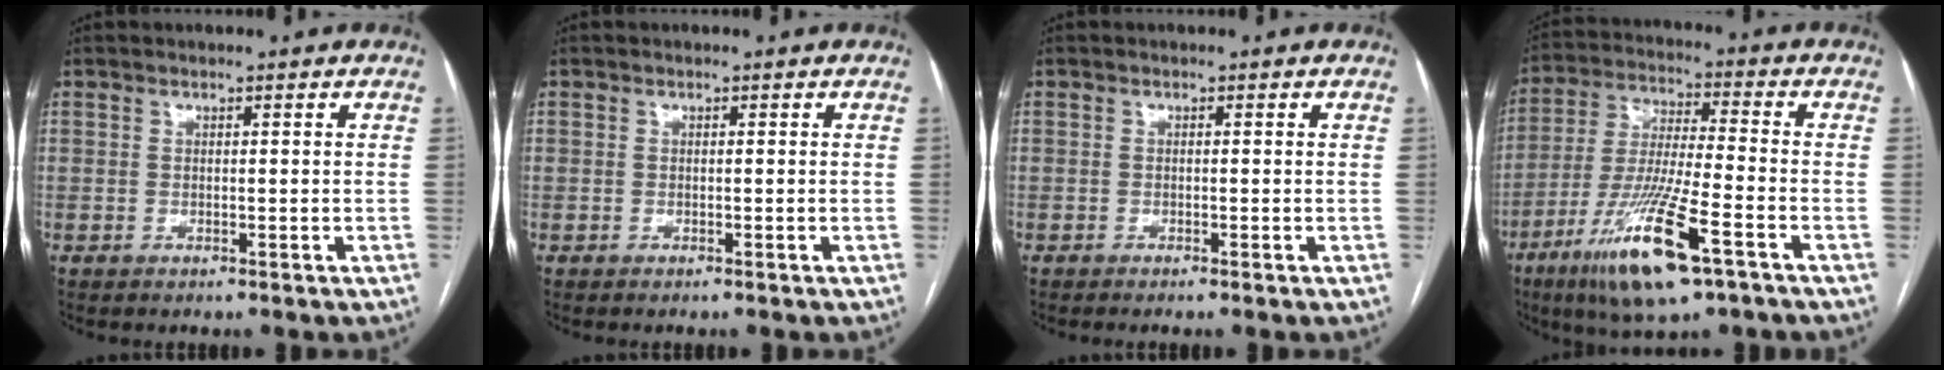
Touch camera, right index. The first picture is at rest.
{"total": 0.0}
{"total": 0.7, "force": [-0.5, -0.2, 0.4], "torque": [-0.012, 0.003, -0.011]}
{"total": 15.8, "force": [-8.3, 1.6, 13.4], "torque": [-0.276, -0.034, -0.147]}